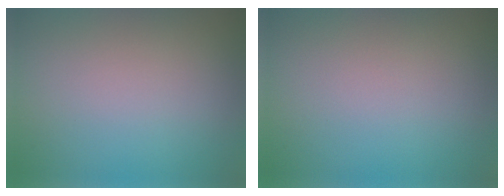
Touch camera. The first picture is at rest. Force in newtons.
{"total": 0.0}